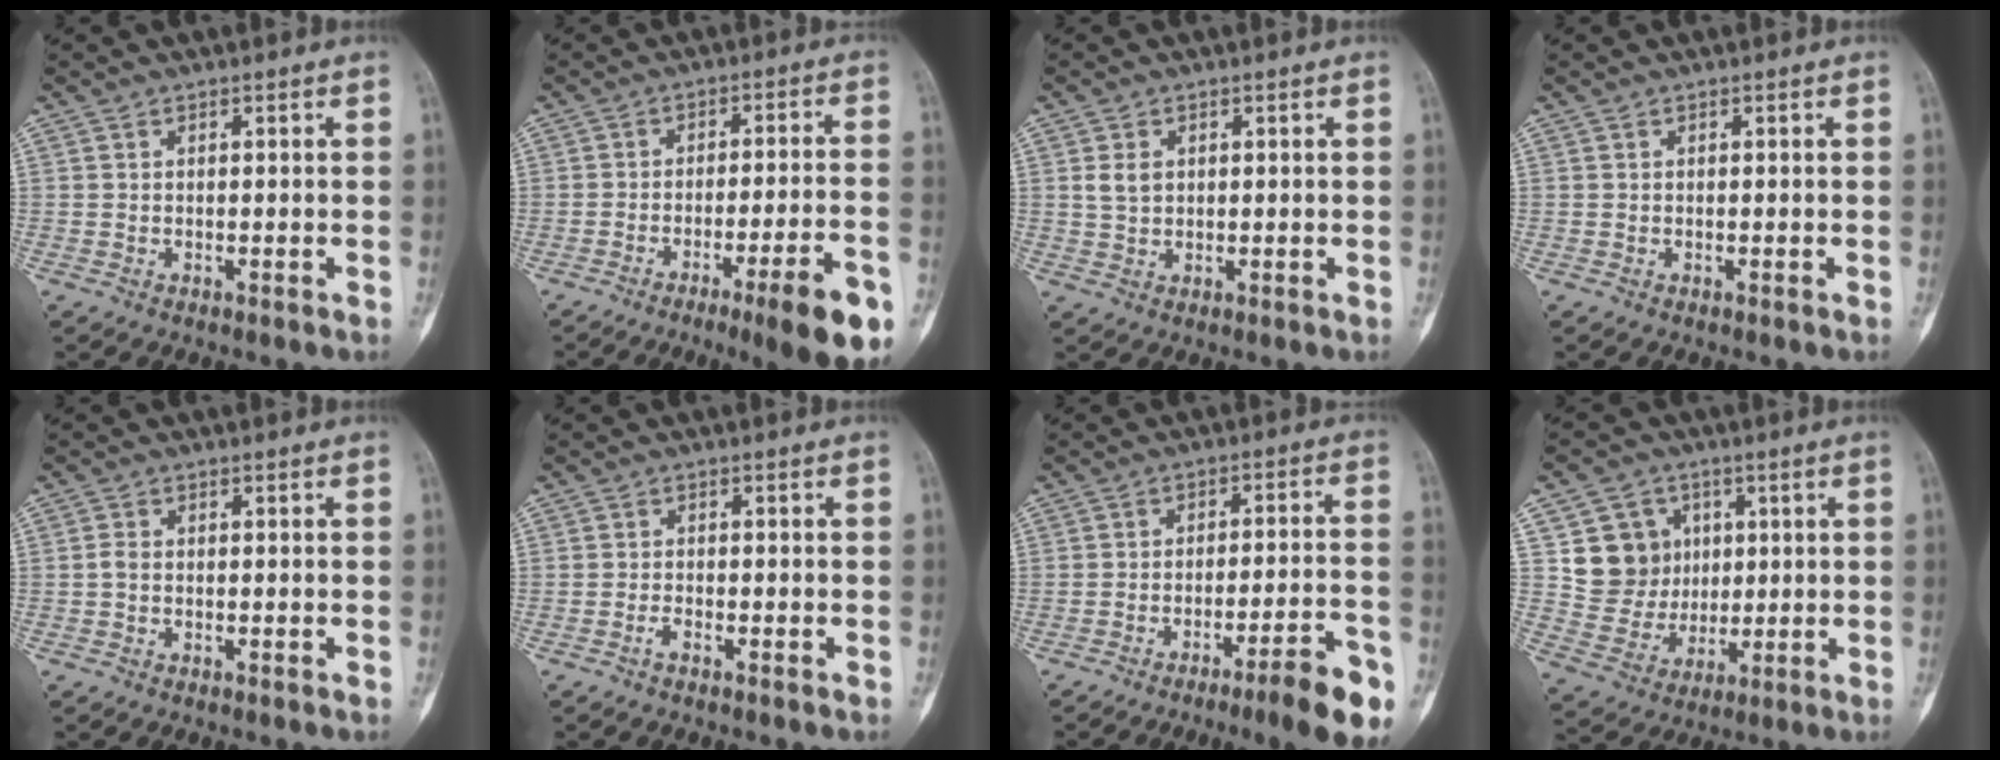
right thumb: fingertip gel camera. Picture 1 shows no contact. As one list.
[{"total": 13.4, "force": [-7.0, 1.5, 11.3], "torque": [-0.150, 0.026, -0.095]}, {"total": 3.0, "force": [0.8, 2.2, 1.9], "torque": [-0.029, 0.000, 0.018]}, {"total": 0.0}, {"total": 1.2, "force": [-0.3, 0.8, 0.8], "torque": [-0.017, 0.001, -0.007]}, {"total": 1.3, "force": [-1.0, 0.3, 0.9], "torque": [-0.020, 0.003, -0.021]}, {"total": 12.0, "force": [-7.1, 1.5, 9.5], "torque": [-0.133, 0.040, -0.099]}, {"total": 10.7, "force": [2.8, 10.0, 2.7], "torque": [-0.004, -0.005, 0.061]}]